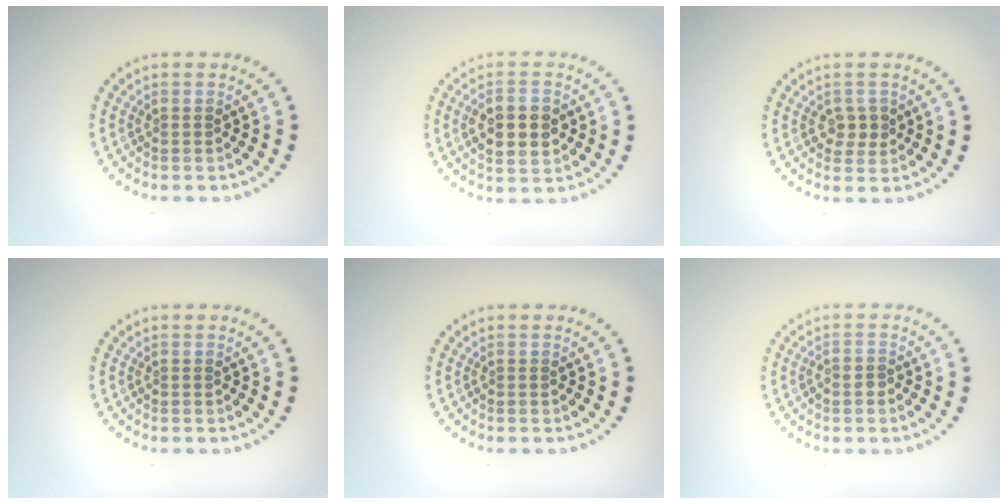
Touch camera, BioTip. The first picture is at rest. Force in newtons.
{"total": 4.6, "press": 4.6, "slide": 0.1}
{"total": 1.9, "press": 1.8, "slide": 0.5}
{"total": 0.0}
{"total": 0.0}
{"total": 1.1, "press": 0.8, "slide": 0.8}